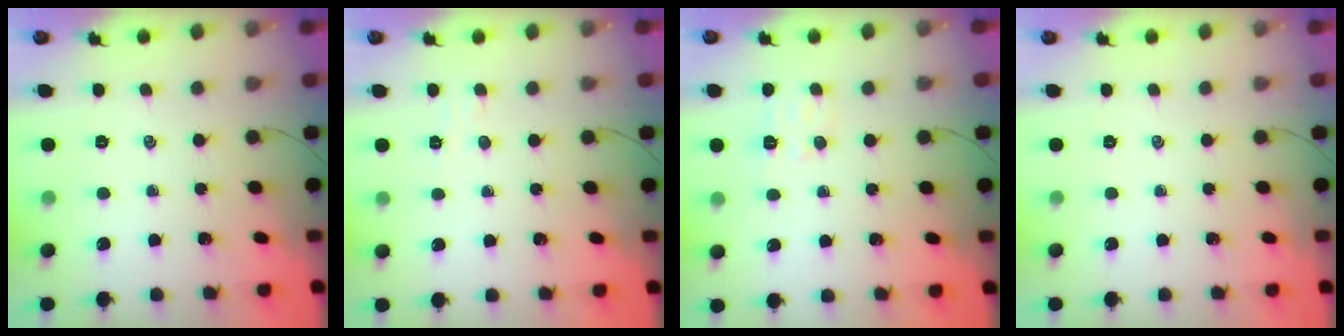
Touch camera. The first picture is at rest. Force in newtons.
{"total": 3.3, "press": 3.2, "slide": 0.9}
{"total": 7.0, "press": 6.9, "slide": 1.4}
{"total": 0.0}